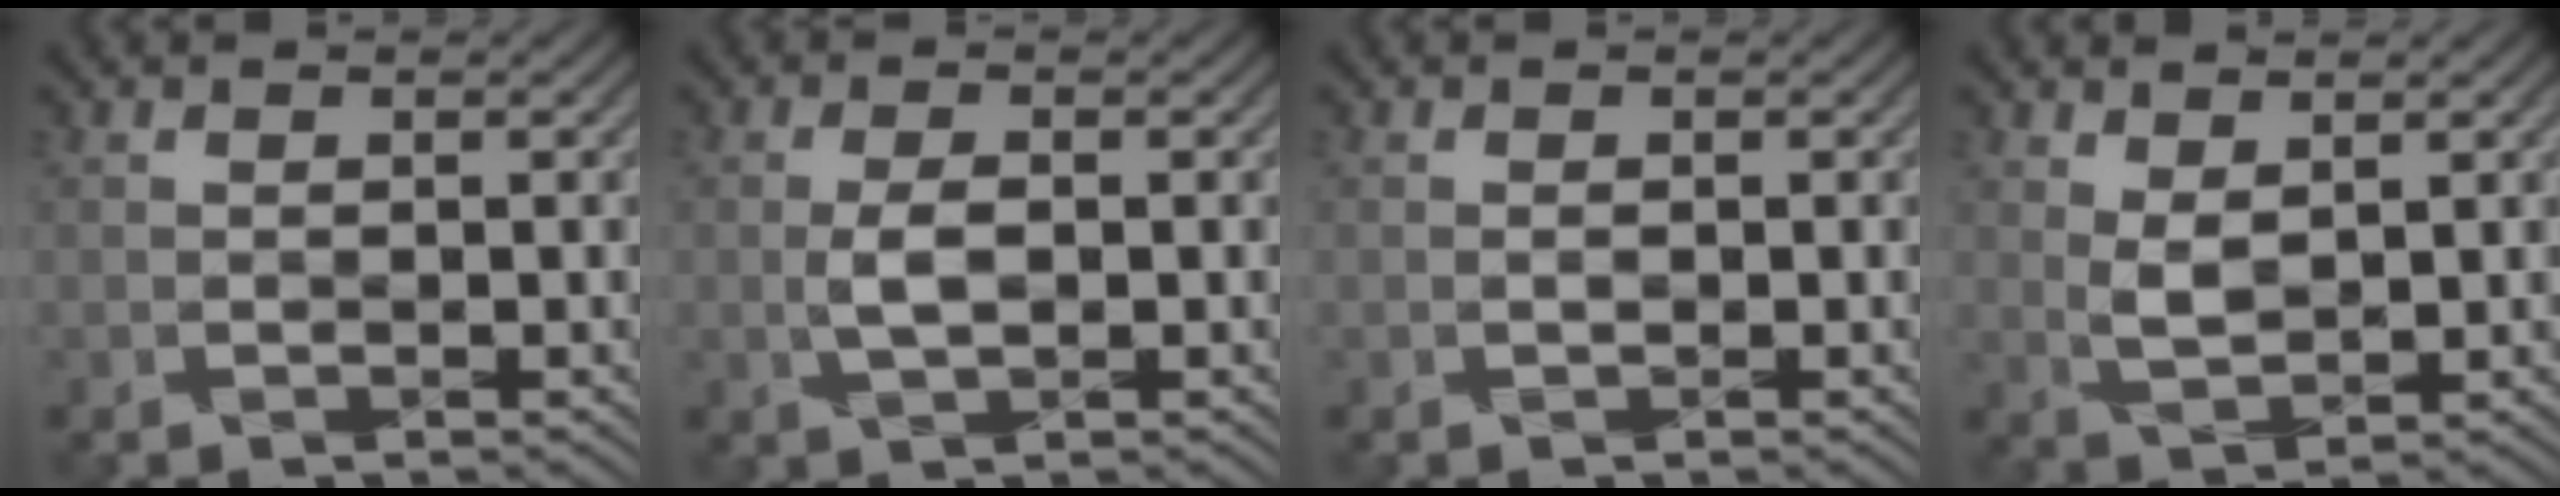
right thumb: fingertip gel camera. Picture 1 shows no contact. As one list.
[{"total": 2.3, "force": [-0.5, 1.0, 2.0], "torque": [-0.048, -0.001, -0.007]}, {"total": 0.0}, {"total": 2.6, "force": [1.5, 1.2, 1.7], "torque": [-0.048, -0.007, 0.036]}]